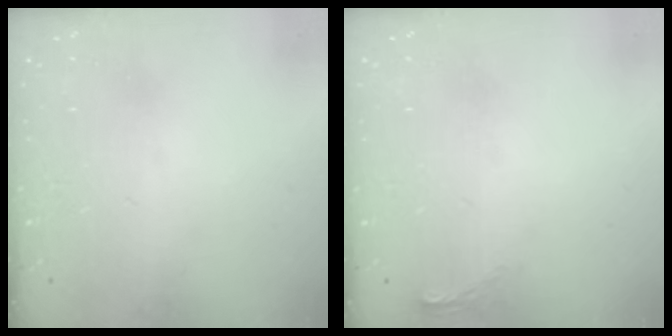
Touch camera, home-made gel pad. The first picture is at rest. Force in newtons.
{"total": 4.0, "press": 3.9, "slide": 1.0}